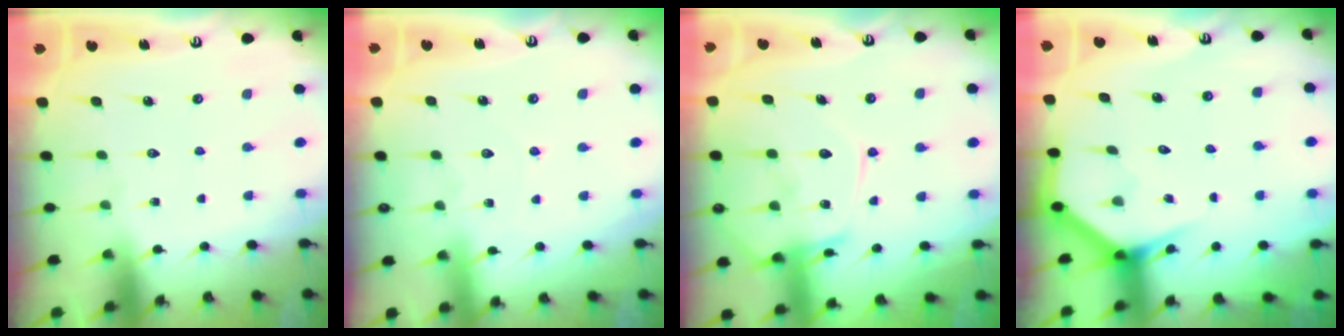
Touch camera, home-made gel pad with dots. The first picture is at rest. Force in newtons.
{"total": 3.5, "press": 3.5, "slide": 0.5}
{"total": 14.2, "press": 14.1, "slide": 1.2}
{"total": 3.6, "press": 3.6, "slide": 0.3}